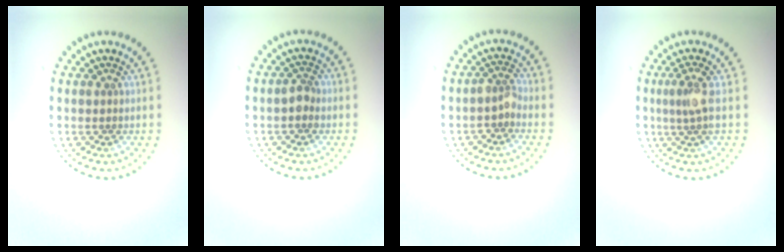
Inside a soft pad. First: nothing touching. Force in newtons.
{"total": 1.5, "press": 1.5, "slide": 0.3}
{"total": 1.8, "press": 1.5, "slide": 0.9}
{"total": 2.2, "press": 1.6, "slide": 1.4}